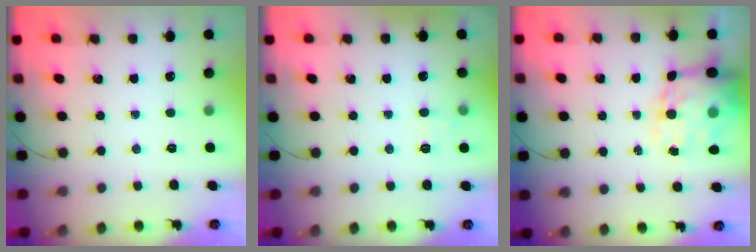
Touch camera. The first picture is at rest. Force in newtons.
{"total": 6.0, "press": 5.8, "slide": 1.6}
{"total": 16.1, "press": 15.6, "slide": 3.8}